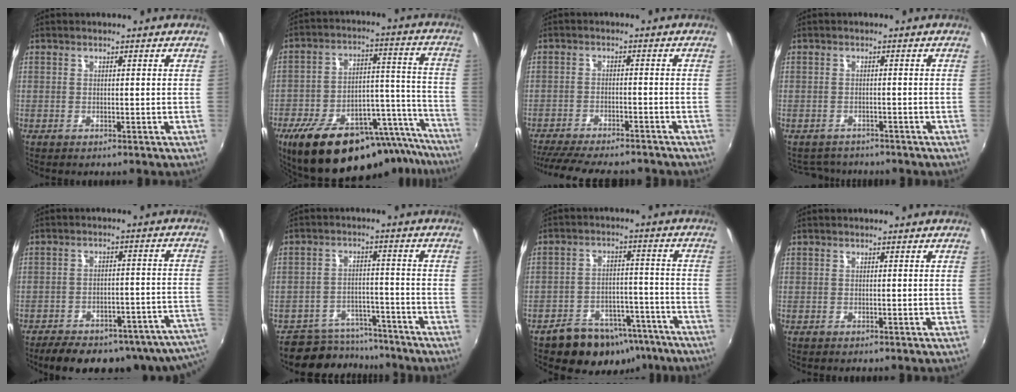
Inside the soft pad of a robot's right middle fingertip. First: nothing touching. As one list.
[{"total": 28.5, "force": [-22.3, 10.4, 14.4], "torque": [-0.217, 0.023, -0.302]}, {"total": 15.2, "force": [-13.2, 3.2, 6.8], "torque": [-0.141, -0.026, -0.200]}, {"total": 4.2, "force": [-3.8, 1.8, 0.4], "torque": [-0.018, -0.004, -0.060]}, {"total": 23.0, "force": [-18.5, 7.7, 11.3], "torque": [-0.159, -0.018, -0.217]}, {"total": 9.0, "force": [-7.9, 4.2, 0.6], "torque": [-0.024, 0.021, -0.112]}, {"total": 14.5, "force": [-10.7, 8.2, 5.5], "torque": [-0.109, 0.022, -0.130]}, {"total": 0.0}]